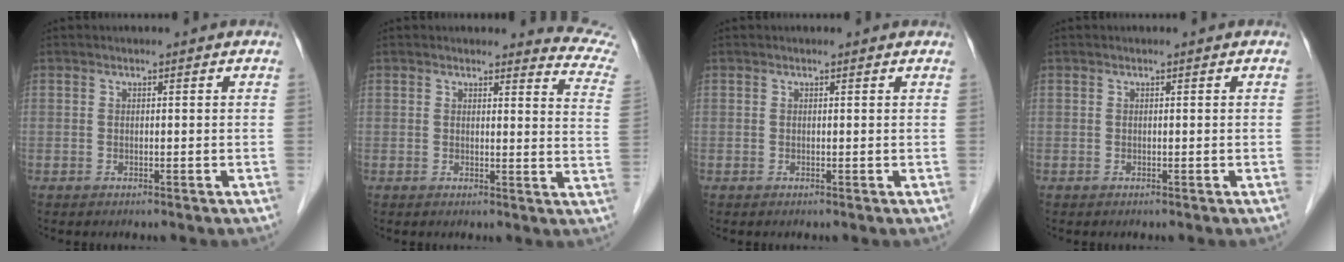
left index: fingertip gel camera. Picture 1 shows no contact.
{"total": 8.9, "force": [8.9, 0.3, 0.0], "torque": [0.023, -0.091, 0.064]}
{"total": 1.1, "force": [0.9, 0.7, 0.2], "torque": [0.005, 0.012, 0.010]}
{"total": 0.0}